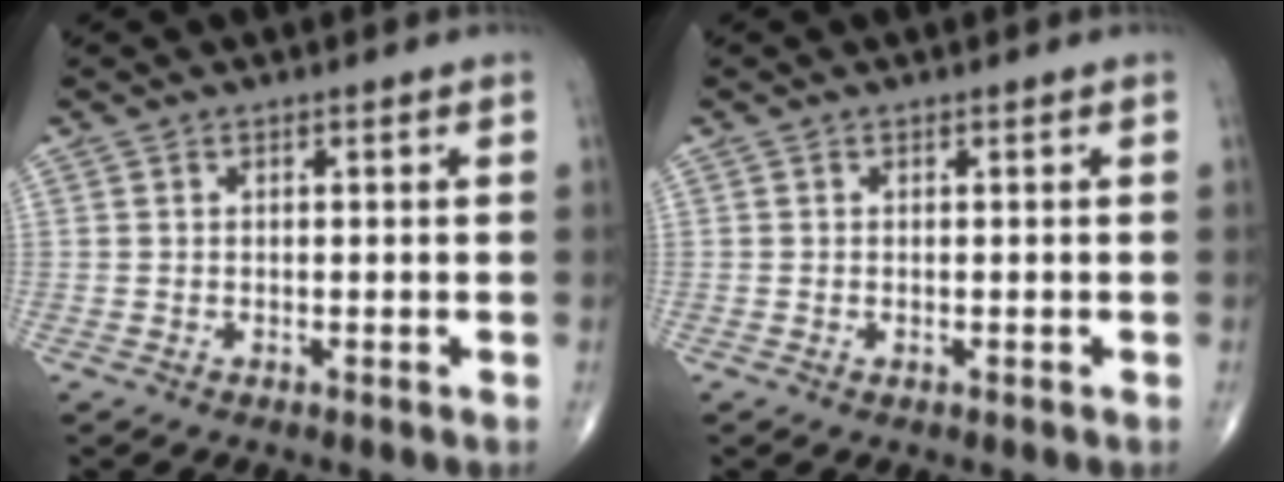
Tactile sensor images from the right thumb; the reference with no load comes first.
{"total": 0.0}